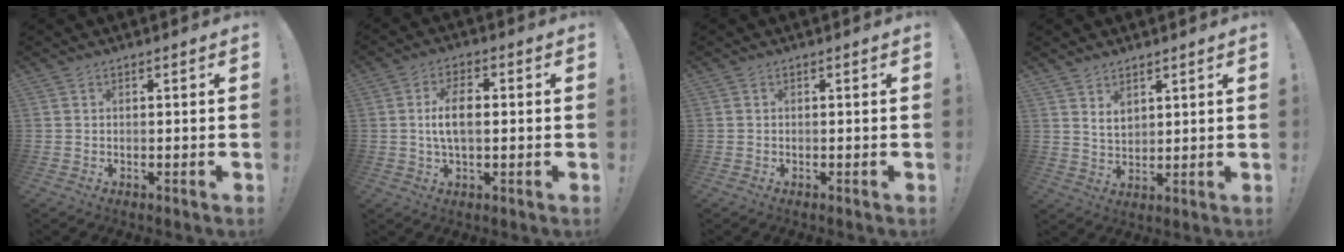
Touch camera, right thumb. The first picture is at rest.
{"total": 8.1, "force": [0.2, 4.1, 7.0], "torque": [-0.116, 0.006, 0.003]}
{"total": 0.0}
{"total": 4.7, "force": [3.3, 2.9, 1.8], "torque": [-0.028, -0.021, 0.059]}